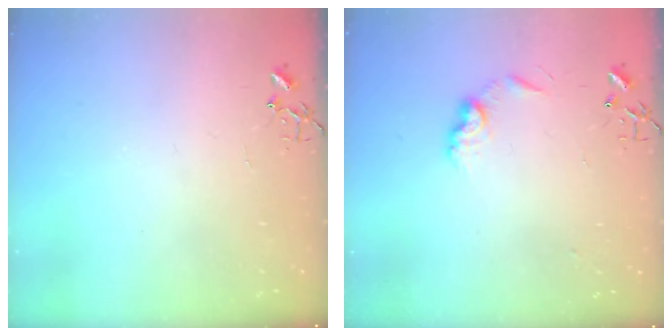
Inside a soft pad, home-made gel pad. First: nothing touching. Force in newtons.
{"total": 8.4, "press": 8.4, "slide": 0.3}